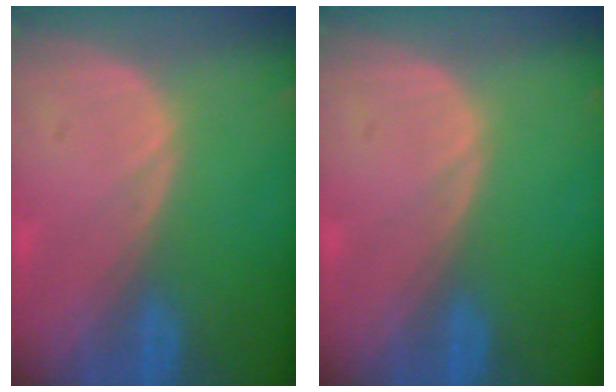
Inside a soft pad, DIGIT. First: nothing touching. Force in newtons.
{"total": 0.0}